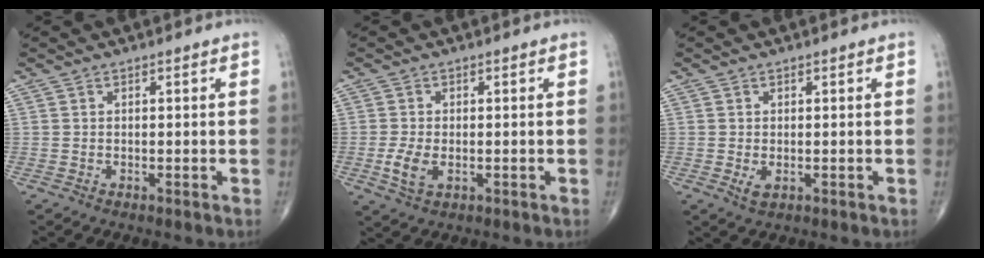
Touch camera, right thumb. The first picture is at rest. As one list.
[{"total": 4.2, "force": [-0.9, 2.4, 3.4], "torque": [-0.075, -0.006, -0.015]}, {"total": 1.7, "force": [-0.2, 0.9, 1.4], "torque": [-0.022, -0.003, 0.000]}]